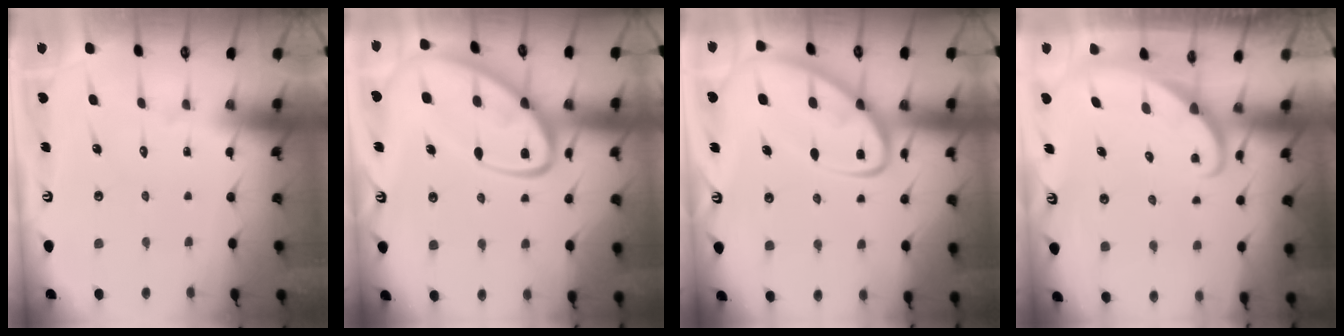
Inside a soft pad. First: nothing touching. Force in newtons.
{"total": 16.2, "press": 16.1, "slide": 1.7}
{"total": 10.6, "press": 10.5, "slide": 1.0}
{"total": 2.0, "press": 2.0, "slide": 0.0}